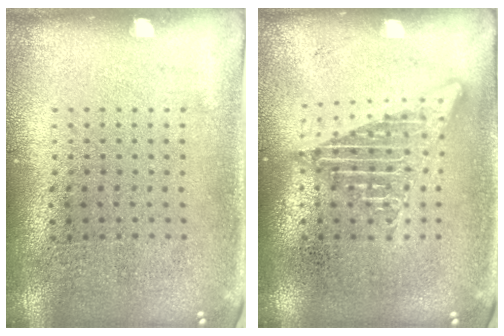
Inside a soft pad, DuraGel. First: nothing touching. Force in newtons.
{"total": 2.6, "press": 2.6, "slide": 0.3}